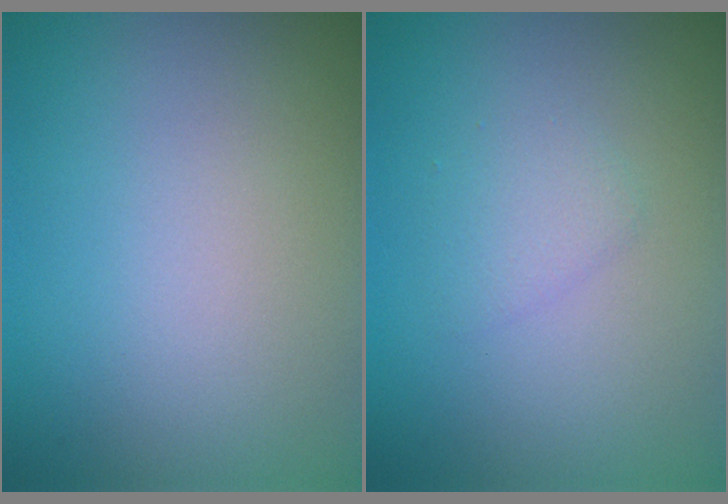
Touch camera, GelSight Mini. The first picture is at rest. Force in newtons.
{"total": 1.4, "press": 1.4, "slide": 0.0}